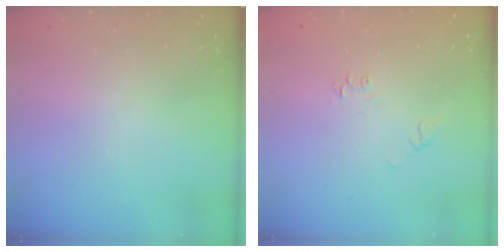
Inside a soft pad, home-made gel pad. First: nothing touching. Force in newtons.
{"total": 4.3, "press": 4.3, "slide": 0.5}